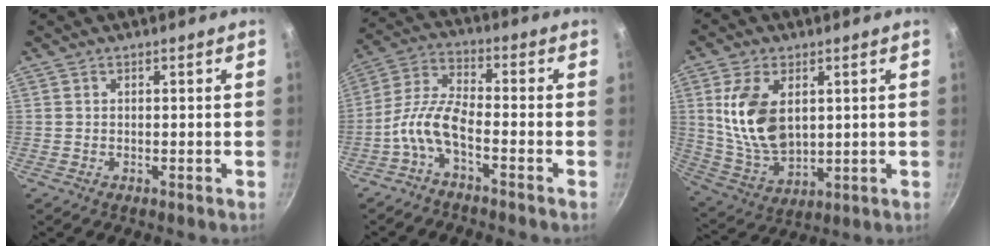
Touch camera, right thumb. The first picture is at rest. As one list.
[{"total": 7.6, "force": [-3.8, 2.6, 6.1], "torque": [-0.140, 0.036, -0.087]}, {"total": 13.9, "force": [2.9, 8.5, 10.6], "torque": [-0.185, -0.025, 0.069]}]